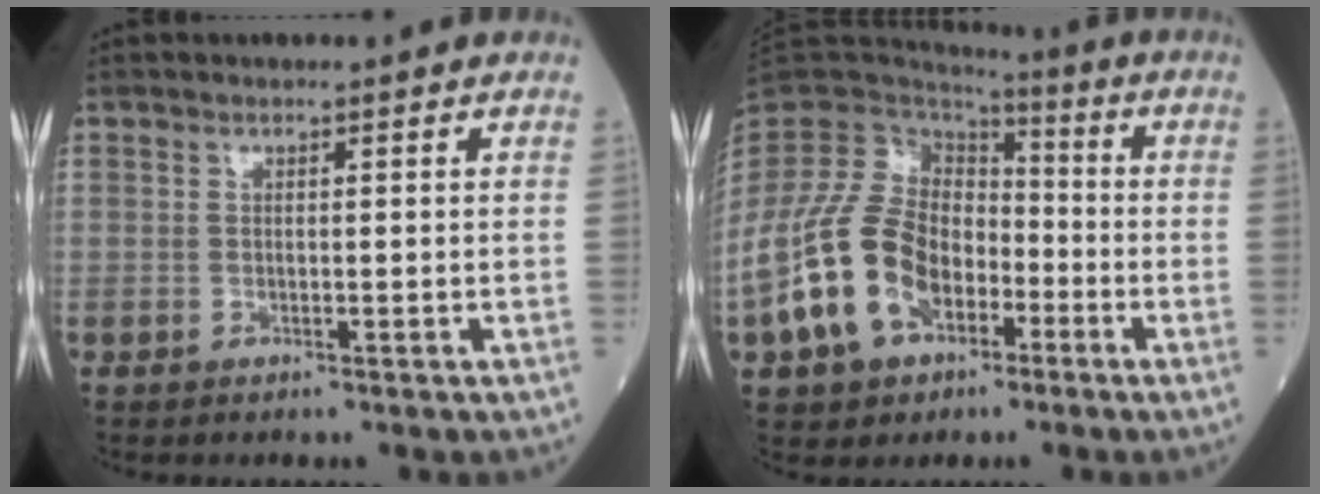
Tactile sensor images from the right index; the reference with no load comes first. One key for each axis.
{"total": 15.5, "fx": -5.6, "fy": 10.7, "fz": 9.7, "tx": -0.225, "ty": 0.018, "tz": -0.100}